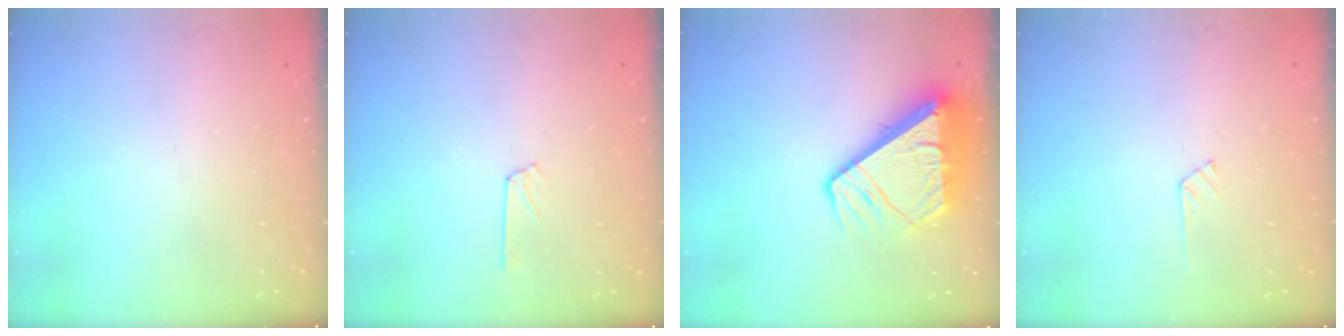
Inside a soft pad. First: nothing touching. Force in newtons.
{"total": 2.5, "press": 2.4, "slide": 0.3}
{"total": 11.7, "press": 11.6, "slide": 1.2}
{"total": 4.2, "press": 4.1, "slide": 0.5}